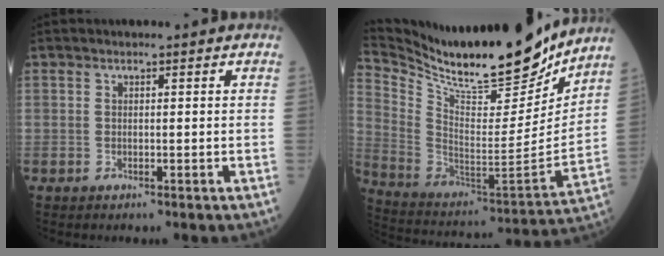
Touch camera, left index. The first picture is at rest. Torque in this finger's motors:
{"motor_torque": [0.92, -1.22, 0.25, 0.06]}